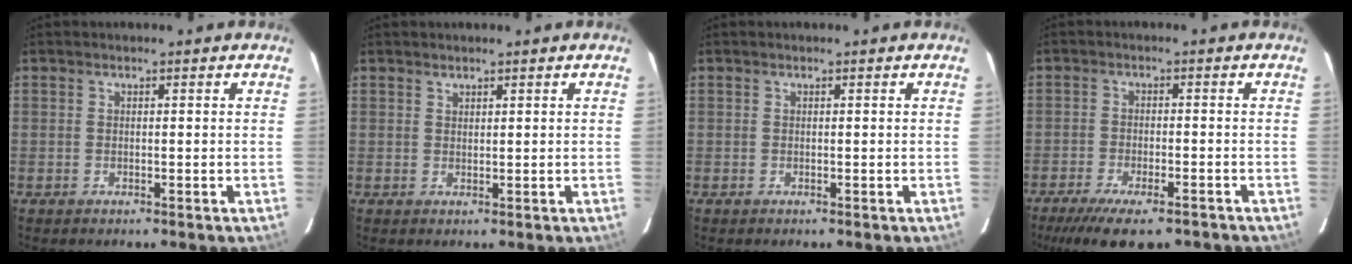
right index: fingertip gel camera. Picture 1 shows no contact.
{"total": 0.9, "force": [0.8, 0.4, 0.1], "torque": [-0.001, 0.002, 0.016]}
{"total": 0.0}
{"total": 14.5, "force": [-10.9, 4.5, 8.3], "torque": [-0.176, -0.037, -0.172]}